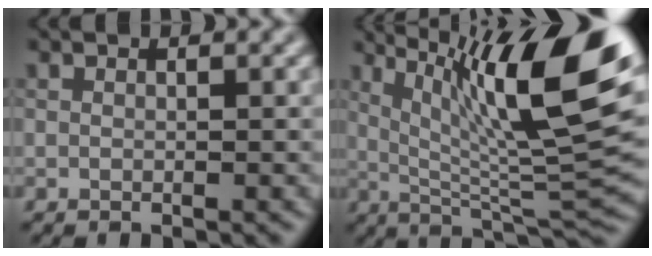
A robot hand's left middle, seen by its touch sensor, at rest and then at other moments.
{"total": 13.8, "force": [5.1, 2.9, 12.4], "torque": [-0.191, 0.005, 0.088]}